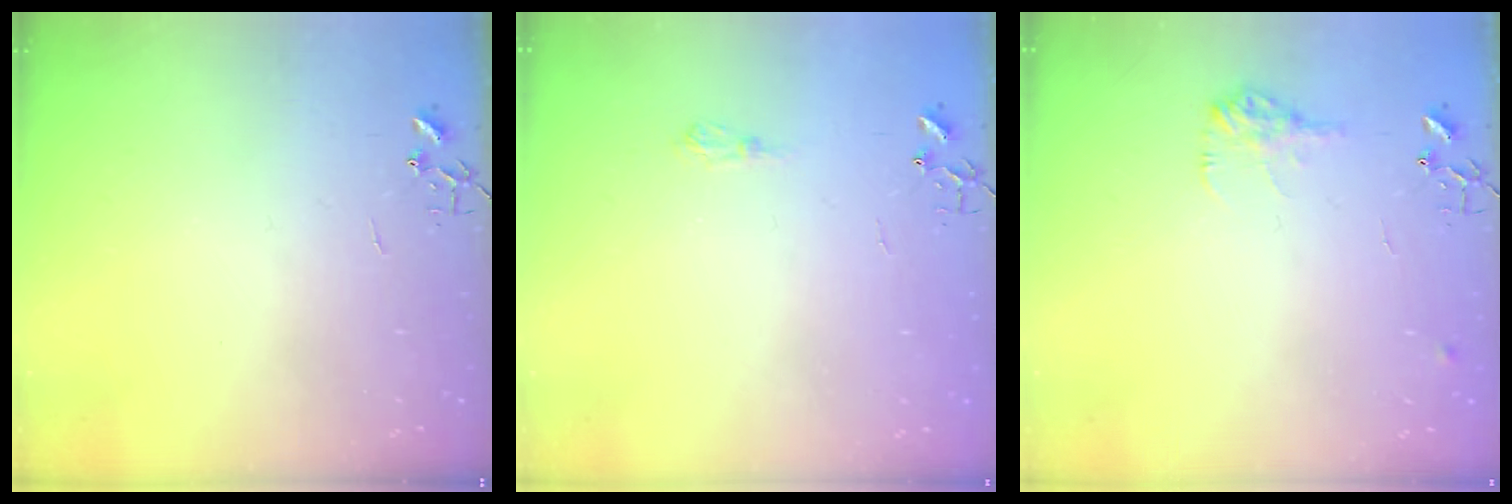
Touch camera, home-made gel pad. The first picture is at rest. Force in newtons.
{"total": 5.8, "press": 5.8, "slide": 0.7}
{"total": 9.5, "press": 9.5, "slide": 0.4}